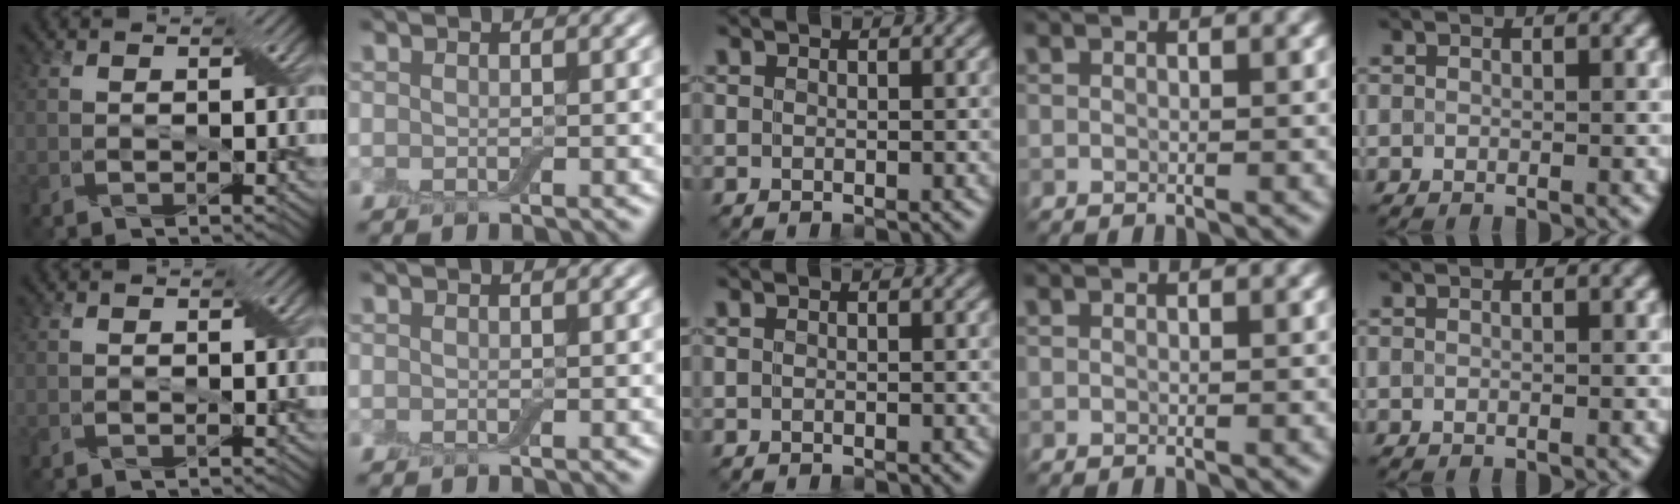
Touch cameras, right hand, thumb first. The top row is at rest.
{}